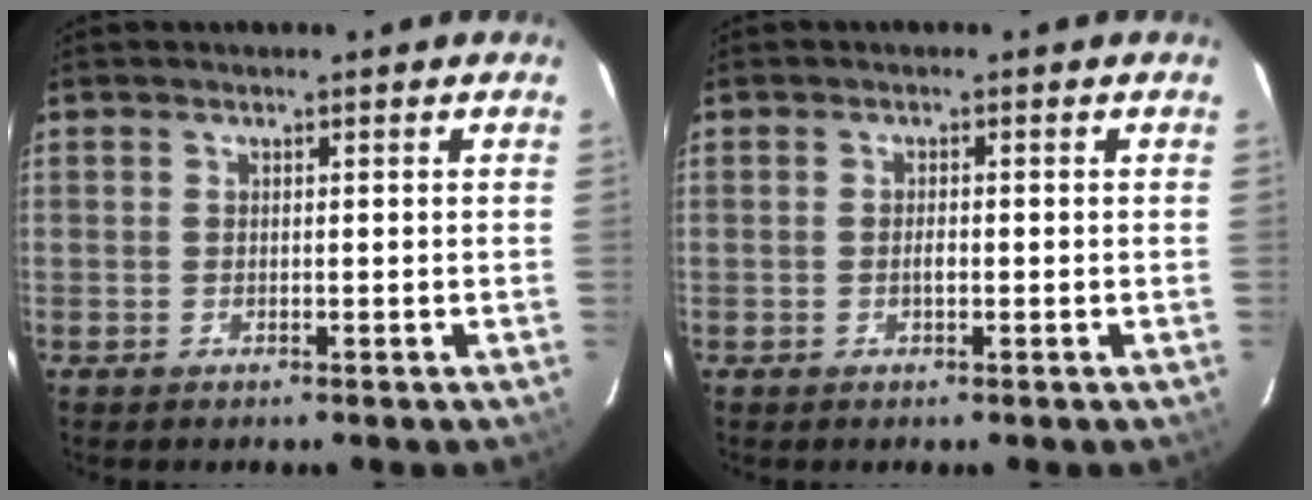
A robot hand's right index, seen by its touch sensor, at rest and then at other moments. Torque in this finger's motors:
{"motor_torque": [0.34, -0.10, 0.11, 0.03]}